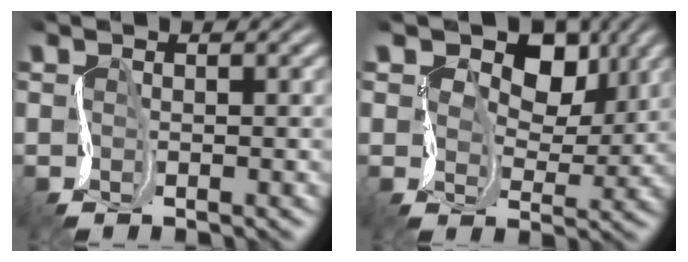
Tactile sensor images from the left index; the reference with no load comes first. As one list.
[{"total": 8.9, "force": [4.2, 5.6, 5.5], "torque": [-0.064, 0.007, 0.053]}]